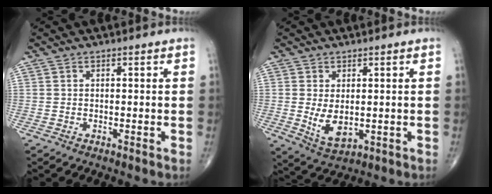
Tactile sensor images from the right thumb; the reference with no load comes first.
{"total": 5.8, "force": [-0.2, 3.3, 4.8], "torque": [-0.079, -0.013, 0.013]}